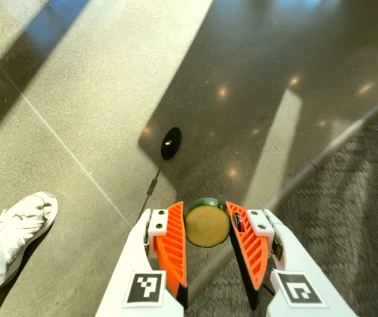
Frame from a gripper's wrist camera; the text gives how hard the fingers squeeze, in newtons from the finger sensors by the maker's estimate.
{"total": 8.5, "left": 8.2, "right": 8.8}